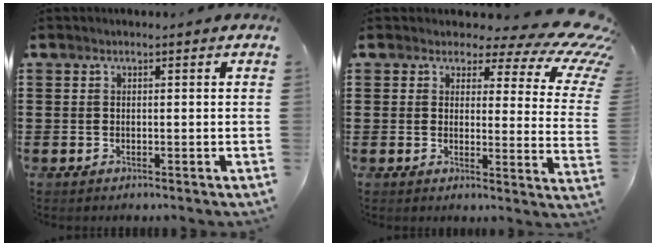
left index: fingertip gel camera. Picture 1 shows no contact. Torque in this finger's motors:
{"motor_torque": [2.14, 0.00, -0.04, -0.21]}